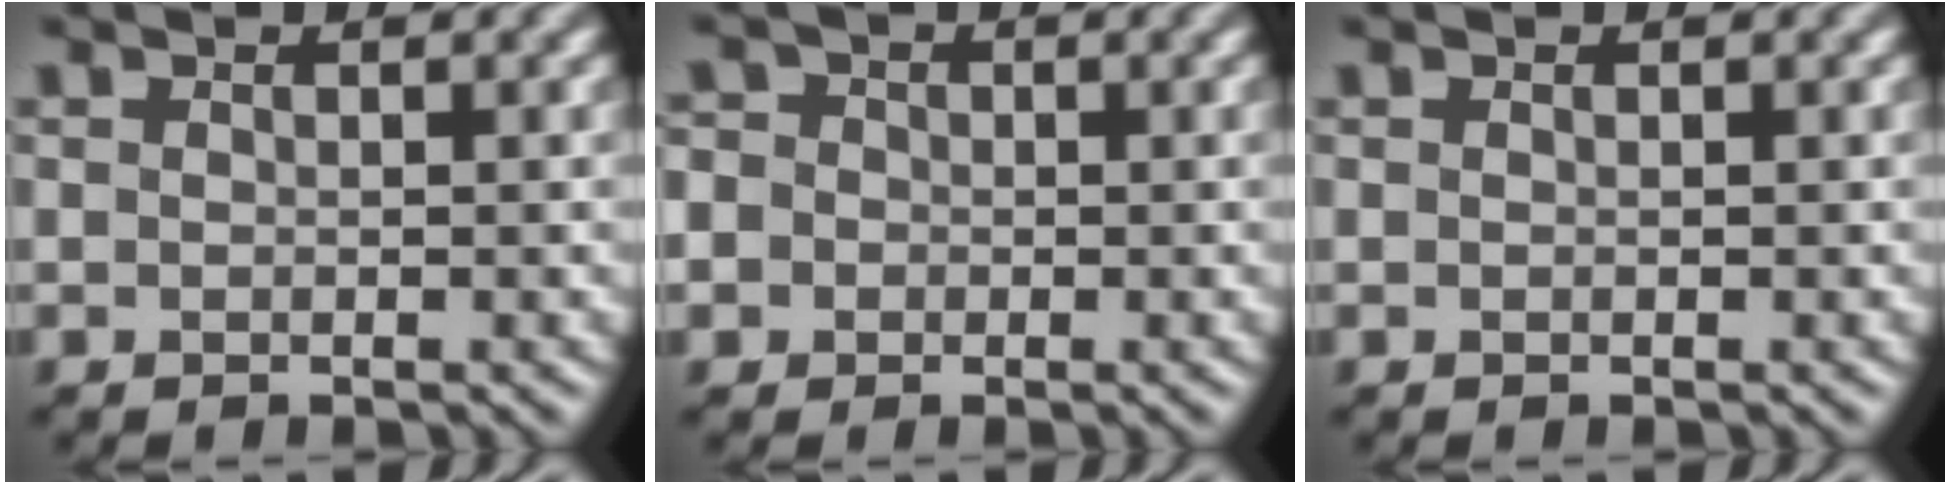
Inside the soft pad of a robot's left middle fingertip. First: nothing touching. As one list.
[{"total": 3.3, "force": [0.1, 3.2, 0.9], "torque": [-0.009, 0.022, -0.033]}, {"total": 0.0}]